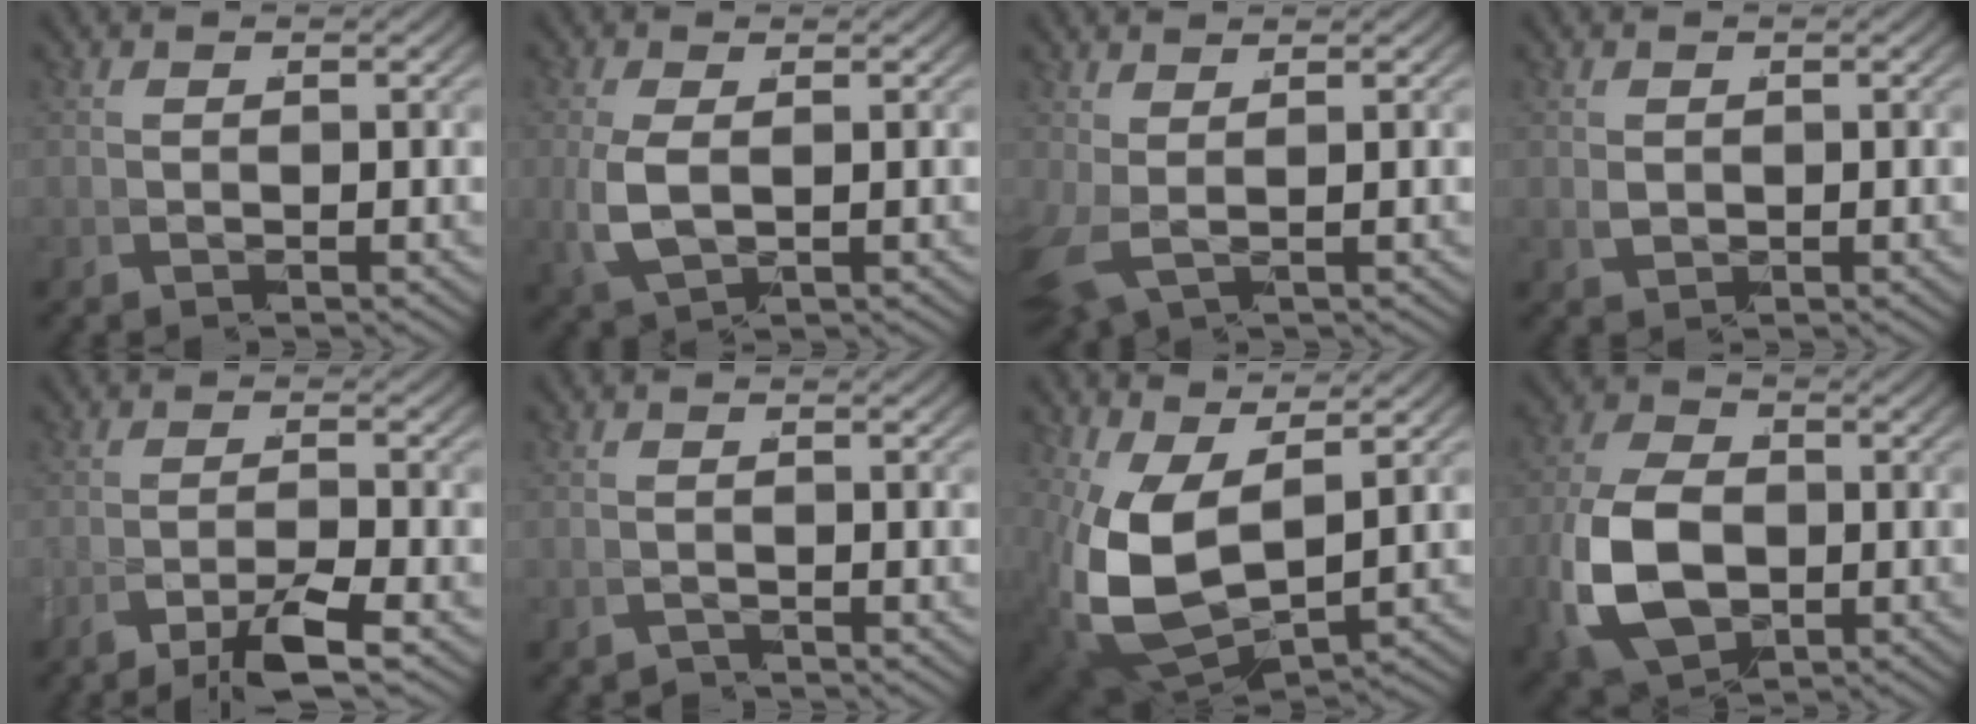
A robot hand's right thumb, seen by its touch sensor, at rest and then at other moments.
{"total": 3.6, "force": [0.3, 2.1, 3.0], "torque": [-0.093, -0.013, 0.022]}
{"total": 2.2, "force": [1.1, 0.9, 1.7], "torque": [-0.045, -0.003, 0.031]}
{"total": 1.2, "force": [0.4, 0.9, 0.8], "torque": [-0.021, -0.007, 0.018]}
{"total": 4.0, "force": [-2.2, 1.1, 3.1], "torque": [-0.060, -0.006, -0.034]}
{"total": 1.2, "force": [-1.2, 0.0, 0.0], "torque": [0.004, -0.004, -0.019]}
{"total": 10.5, "force": [0.0, 6.7, 8.1], "torque": [-0.222, -0.065, 0.040]}
{"total": 10.1, "force": [-1.2, 7.0, 7.3], "torque": [-0.175, -0.039, 0.005]}